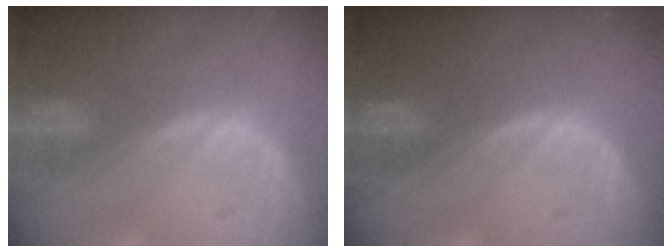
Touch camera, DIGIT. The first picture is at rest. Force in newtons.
{"total": 0.0}